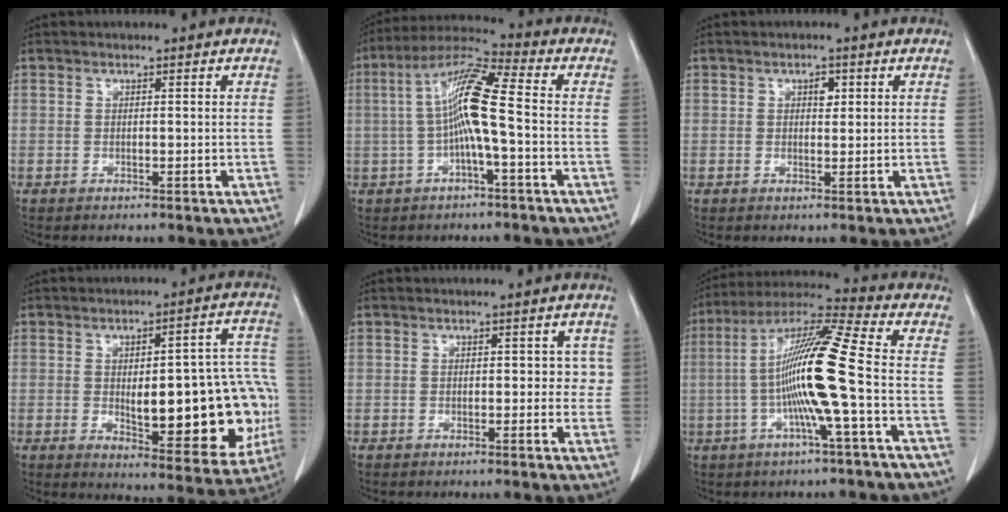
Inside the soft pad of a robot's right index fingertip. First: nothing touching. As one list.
[{"total": 10.2, "force": [-0.6, 0.6, 10.2], "torque": [-0.197, 0.024, -0.017]}, {"total": 1.7, "force": [0.6, 1.0, 1.3], "torque": [-0.017, 0.000, 0.009]}, {"total": 20.6, "force": [-2.2, 6.8, 19.4], "torque": [-0.185, 0.025, -0.002]}, {"total": 2.7, "force": [0.3, 1.8, 2.0], "torque": [-0.012, 0.018, 0.002]}, {"total": 14.5, "force": [-1.8, -0.8, 14.4], "torque": [-0.269, 0.008, -0.047]}]